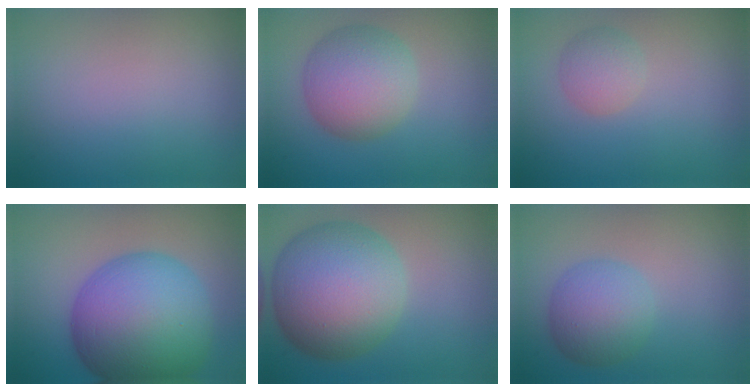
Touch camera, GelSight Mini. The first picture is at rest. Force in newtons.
{"total": 6.2, "press": 6.2, "slide": 0.2}
{"total": 2.1, "press": 2.1, "slide": 0.1}
{"total": 14.3, "press": 14.3, "slide": 0.4}
{"total": 12.5, "press": 12.4, "slide": 0.4}
{"total": 4.5, "press": 4.5, "slide": 0.1}